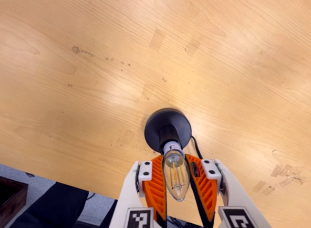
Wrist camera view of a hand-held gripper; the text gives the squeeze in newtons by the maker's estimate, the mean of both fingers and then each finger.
{"total": 14.7, "left": 14.2, "right": 15.2}